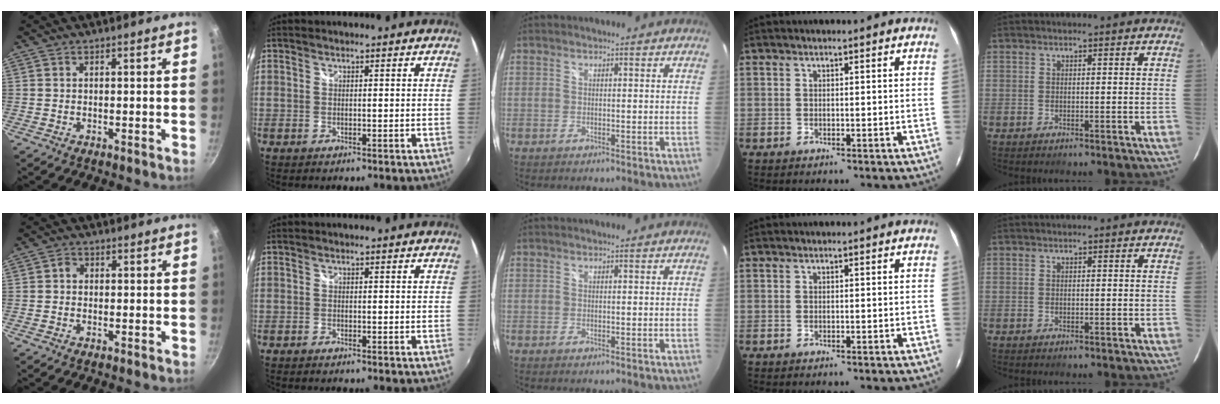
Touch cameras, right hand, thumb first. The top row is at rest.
{"thumb": {"total": 1.6, "force": [0.1, 1.5, 0.6], "torque": [-0.009, 0.003, -0.004]}, "index": {"total": 0.8, "force": [-0.7, 0.2, 0.2], "torque": [-0.008, -0.004, -0.016]}}